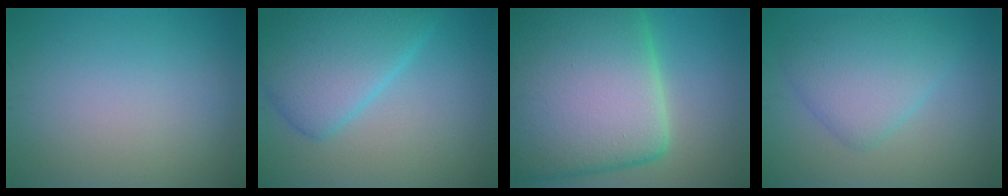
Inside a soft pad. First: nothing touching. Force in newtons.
{"total": 6.8, "press": 6.8, "slide": 0.2}
{"total": 19.9, "press": 19.8, "slide": 1.3}
{"total": 5.0, "press": 5.0, "slide": 0.0}